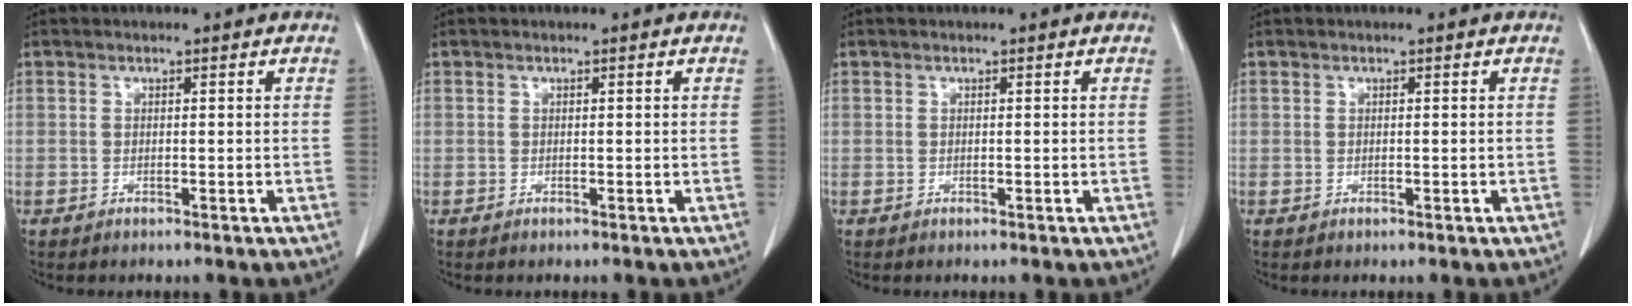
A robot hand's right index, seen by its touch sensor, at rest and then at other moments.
{"total": 0.0}
{"total": 0.0}
{"total": 0.0}